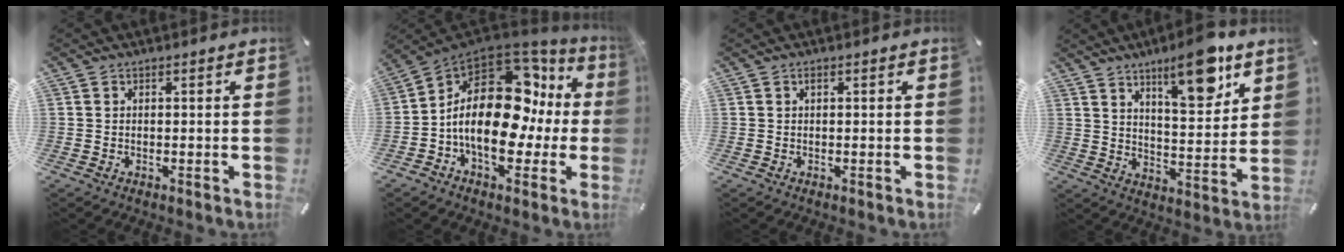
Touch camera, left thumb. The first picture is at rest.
{"total": 20.9, "force": [0.4, 12.9, 16.4], "torque": [-0.283, -0.011, 0.010]}
{"total": 0.5, "force": [0.2, 0.2, 0.4], "torque": [-0.008, 0.003, 0.003]}
{"total": 14.4, "force": [9.6, 4.5, 9.7], "torque": [-0.137, -0.057, 0.156]}